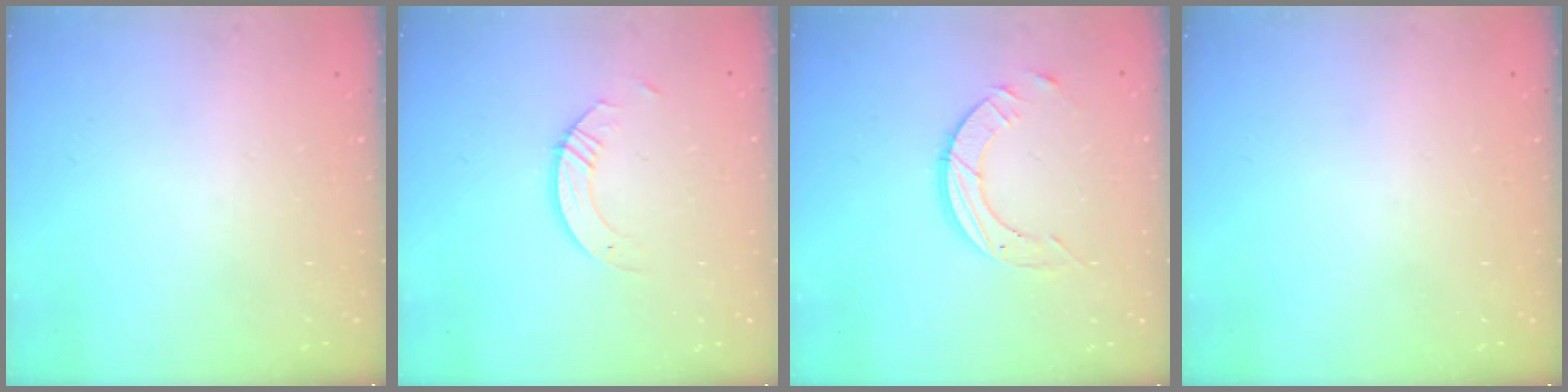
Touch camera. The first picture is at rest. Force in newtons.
{"total": 3.4, "press": 3.4, "slide": 0.3}
{"total": 9.0, "press": 9.0, "slide": 0.8}
{"total": 0.0}